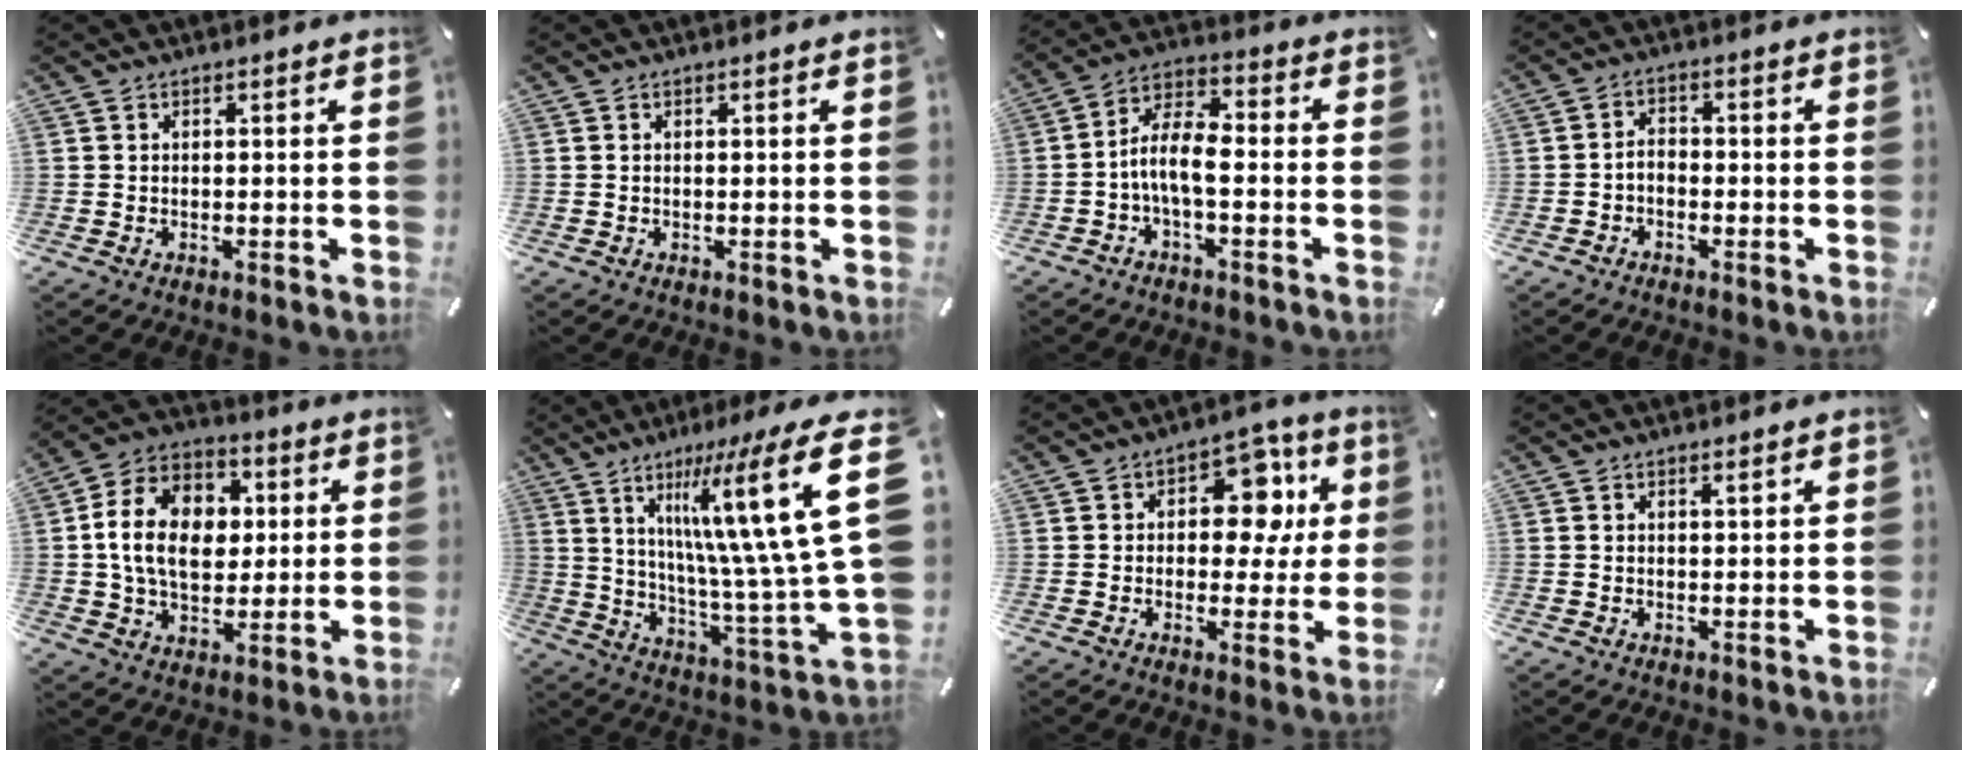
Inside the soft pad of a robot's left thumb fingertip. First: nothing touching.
{"total": 0.0}
{"total": 8.4, "force": [-2.7, 3.8, 7.0], "torque": [-0.145, 0.009, -0.051]}
{"total": 2.6, "force": [-1.6, 1.5, 1.4], "torque": [-0.034, 0.008, -0.034]}
{"total": 15.7, "force": [1.3, 11.9, 10.1], "torque": [-0.206, 0.011, 0.023]}
{"total": 28.3, "force": [10.6, 6.8, 25.3], "torque": [-0.401, -0.065, 0.165]}
{"total": 12.9, "force": [3.8, 8.6, 8.9], "torque": [-0.104, -0.019, 0.060]}
{"total": 1.1, "force": [0.7, 0.3, 0.7], "torque": [-0.014, 0.000, 0.013]}